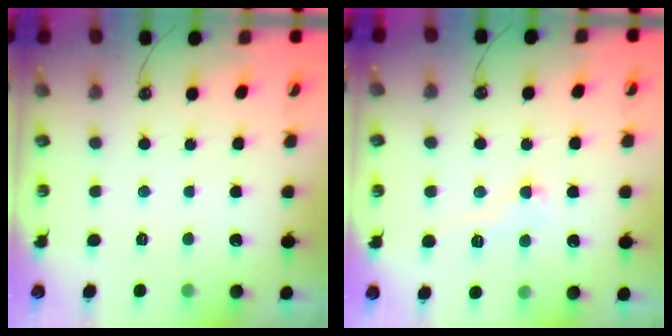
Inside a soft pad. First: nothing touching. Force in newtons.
{"total": 1.1, "press": 0.4, "slide": 1.0}